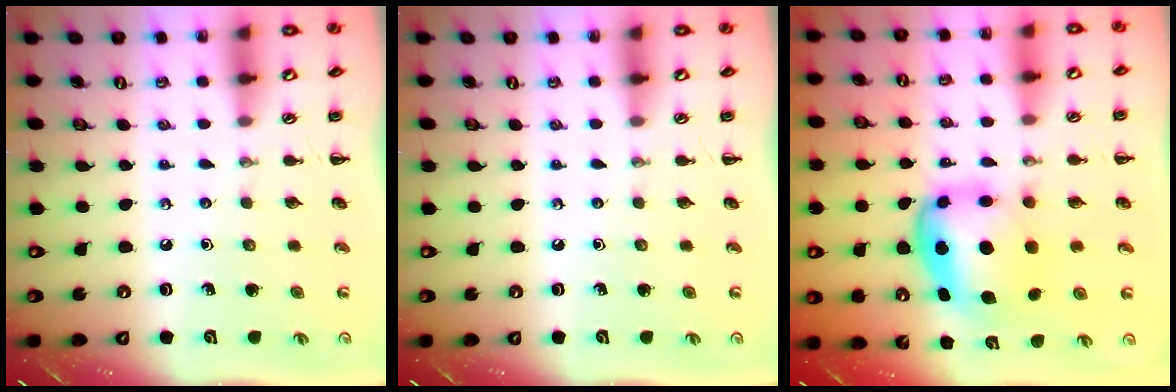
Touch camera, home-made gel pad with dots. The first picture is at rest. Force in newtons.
{"total": 0.0}
{"total": 7.1, "press": 6.9, "slide": 1.7}